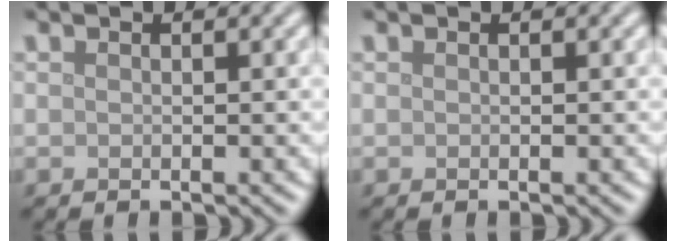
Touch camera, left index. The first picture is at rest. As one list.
[{"total": 0.0}]